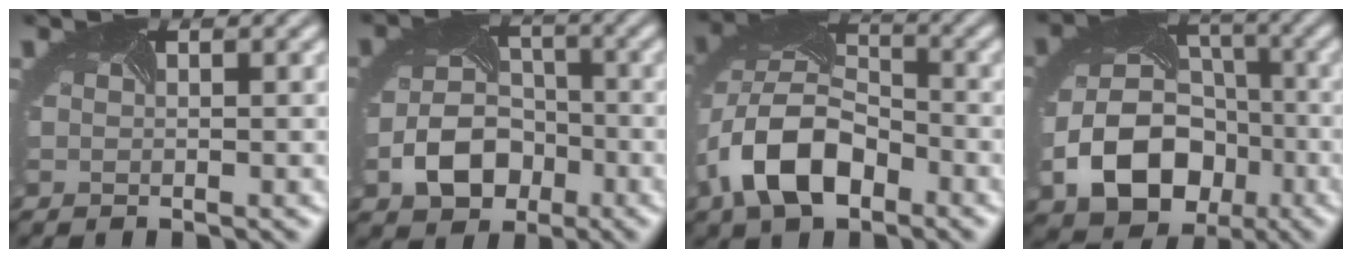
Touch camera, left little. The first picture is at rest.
{"total": 5.6, "force": [-2.5, 4.1, 2.8], "torque": [-0.055, -0.016, -0.040]}
{"total": 8.8, "force": [-3.8, 5.3, 5.9], "torque": [-0.131, -0.010, -0.076]}
{"total": 9.4, "force": [-3.3, 6.9, 5.5], "torque": [-0.108, -0.027, -0.052]}